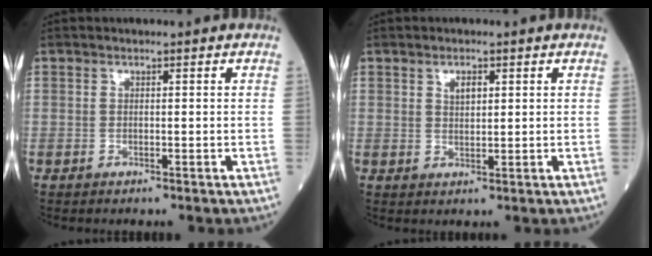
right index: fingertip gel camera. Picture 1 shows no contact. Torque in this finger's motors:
{"motor_torque": [-0.05, 0.08, 0.03, 0.03]}